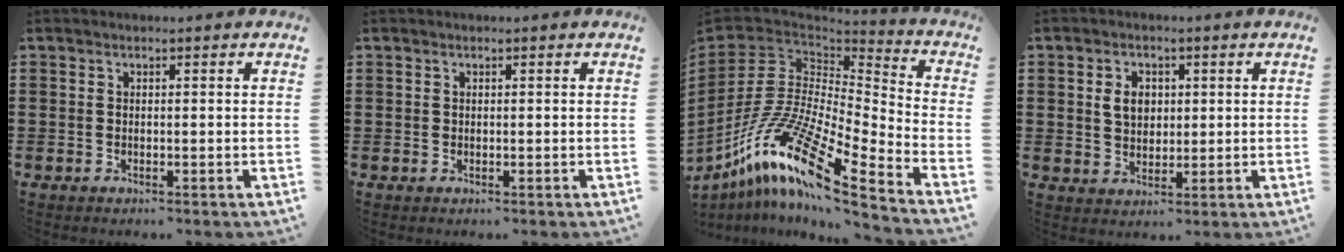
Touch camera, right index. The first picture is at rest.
{"total": 0.5, "force": [0.2, 0.5, 0.0], "torque": [-0.001, 0.004, 0.004]}
{"total": 16.7, "force": [-10.4, 4.5, 12.2], "torque": [-0.280, 0.002, -0.207]}
{"total": 4.0, "force": [0.9, 3.0, 2.5], "torque": [-0.058, 0.013, 0.015]}